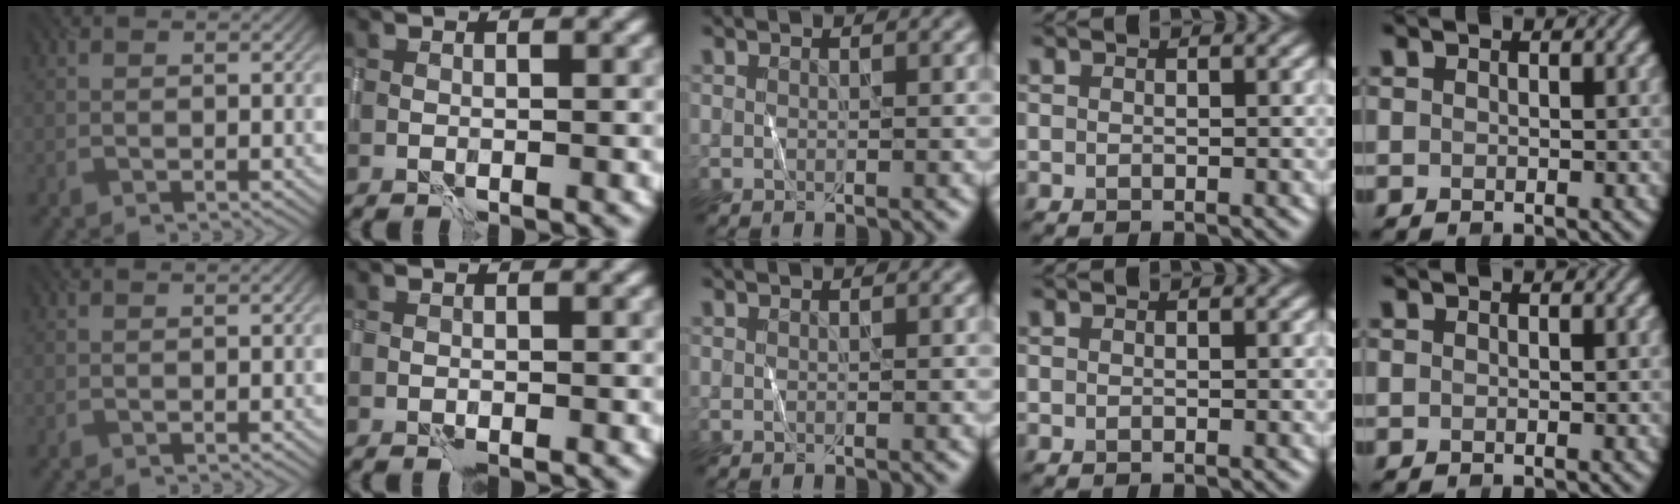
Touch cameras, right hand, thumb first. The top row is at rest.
{"thumb": {"total": 0.5, "force": [0.1, 0.0, 0.5], "torque": [-0.007, 0.003, 0.001]}}